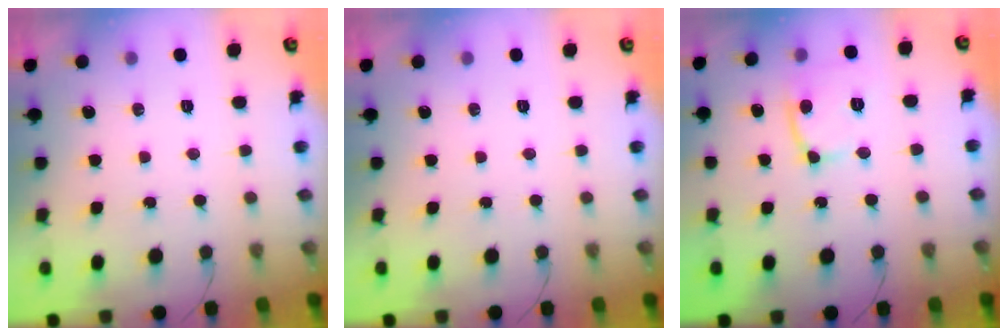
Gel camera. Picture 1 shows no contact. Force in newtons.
{"total": 0.0}
{"total": 11.1, "press": 11.0, "slide": 1.3}